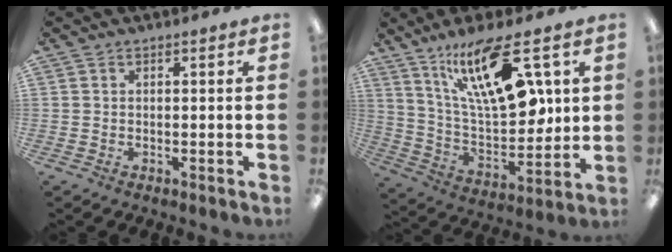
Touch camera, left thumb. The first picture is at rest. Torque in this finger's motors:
{"motor_torque": [2.21, 2.28, 1.37, -1.40, 0.15]}